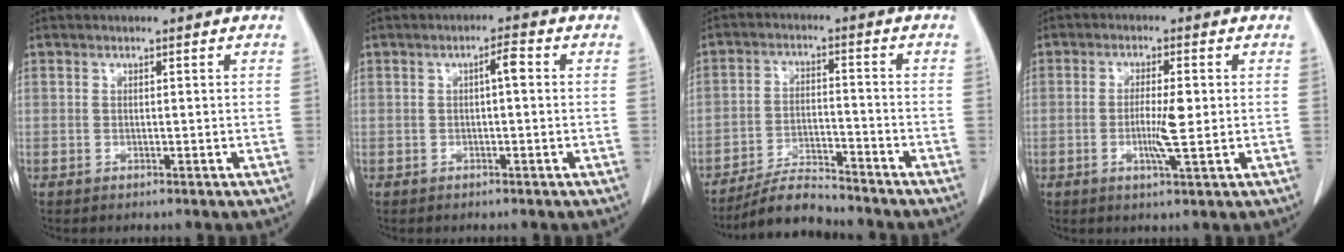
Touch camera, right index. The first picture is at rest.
{"total": 2.3, "force": [0.3, 0.3, 2.2], "torque": [-0.037, 0.005, 0.005]}
{"total": 6.7, "force": [-6.5, 0.8, 1.5], "torque": [-0.029, -0.009, -0.115]}
{"total": 4.9, "force": [-0.5, 0.3, 4.9], "torque": [-0.091, -0.007, -0.009]}